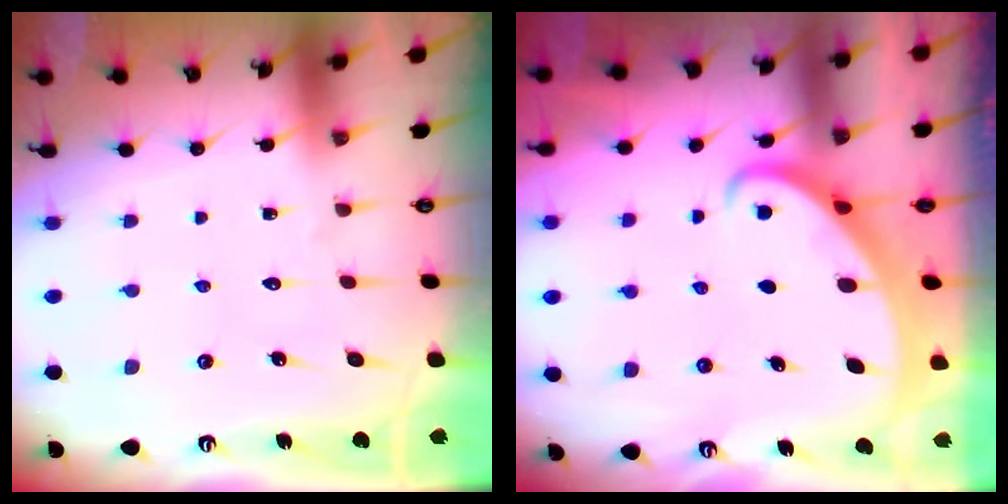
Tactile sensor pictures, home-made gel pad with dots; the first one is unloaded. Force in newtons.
{"total": 2.6, "press": 2.6, "slide": 0.2}